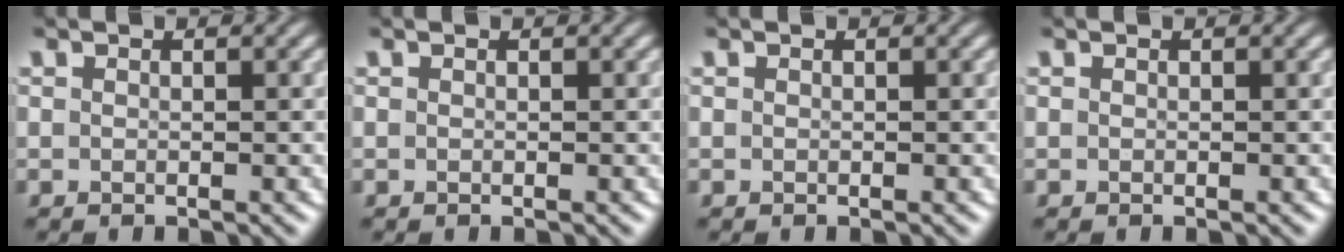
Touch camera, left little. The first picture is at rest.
{"total": 0.0}
{"total": 0.0}
{"total": 0.0}